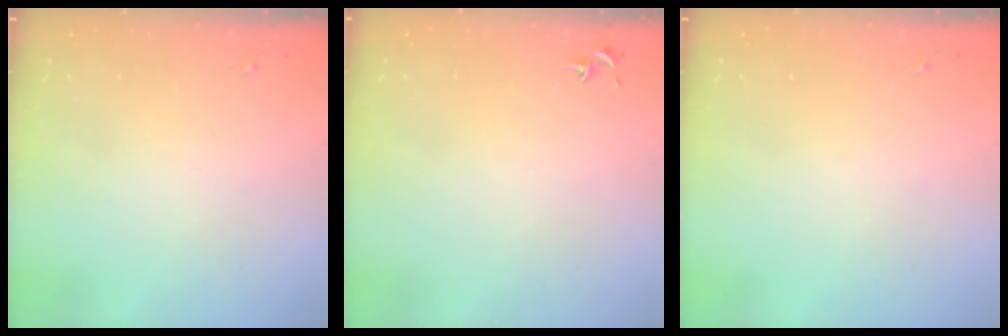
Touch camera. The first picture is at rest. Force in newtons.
{"total": 0.7, "press": 0.7, "slide": 0.3}
{"total": 0.0}